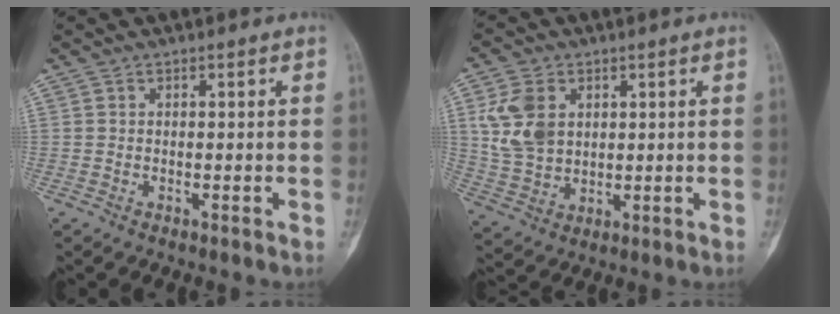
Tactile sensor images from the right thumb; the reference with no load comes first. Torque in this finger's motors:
{"motor_torque": [1.17, 1.68, 1.10, 0.33, 0.38]}